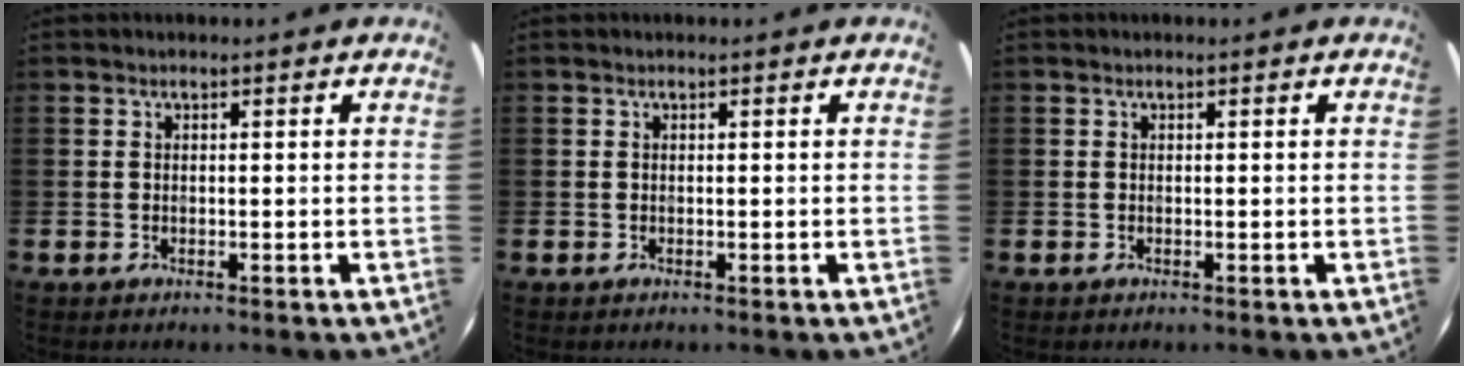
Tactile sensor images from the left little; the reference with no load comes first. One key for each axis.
{"total": 0.0}
{"total": 0.0}